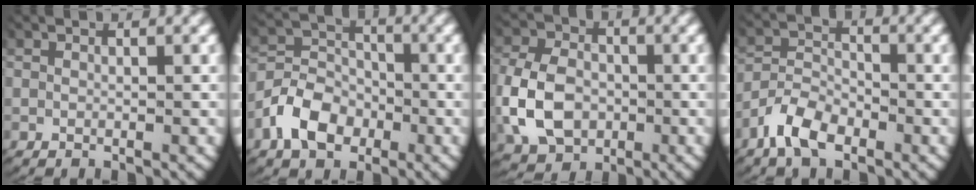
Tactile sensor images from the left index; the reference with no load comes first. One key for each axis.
{"total": 6.8, "fx": -2.5, "fy": 5.4, "fz": 3.3, "tx": -0.063, "ty": -0.012, "tz": -0.046}
{"total": 6.9, "fx": -1.1, "fy": 5.5, "fz": 4.0, "tx": -0.092, "ty": -0.019, "tz": -0.013}
{"total": 5.3, "fx": -3.2, "fy": 3.4, "fz": 2.6, "tx": -0.052, "ty": -0.011, "tz": -0.058}